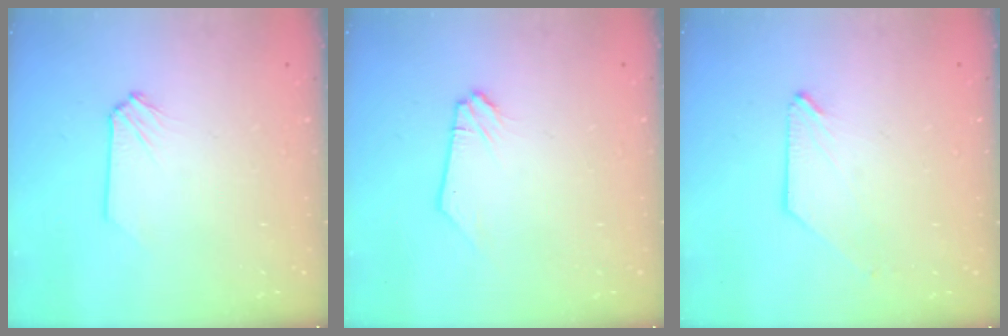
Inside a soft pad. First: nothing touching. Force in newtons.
{"total": 0.0}
{"total": 0.7, "press": 0.7, "slide": 0.1}